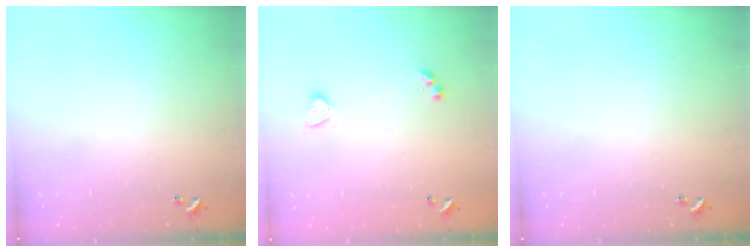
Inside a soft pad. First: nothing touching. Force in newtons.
{"total": 3.1, "press": 2.9, "slide": 1.0}
{"total": 0.0}